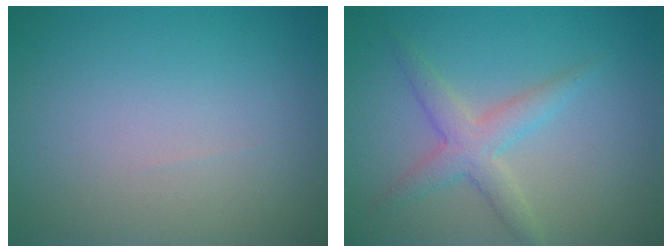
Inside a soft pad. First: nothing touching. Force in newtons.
{"total": 3.0, "press": 3.0, "slide": 0.1}